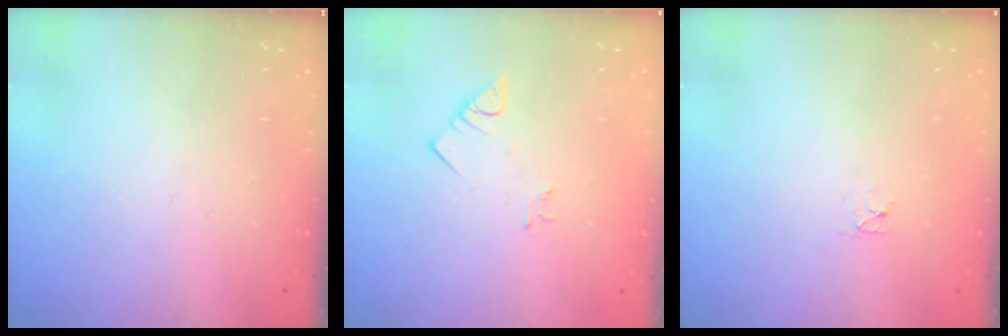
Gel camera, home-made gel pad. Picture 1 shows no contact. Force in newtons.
{"total": 2.9, "press": 2.9, "slide": 0.3}
{"total": 2.4, "press": 2.4, "slide": 0.3}